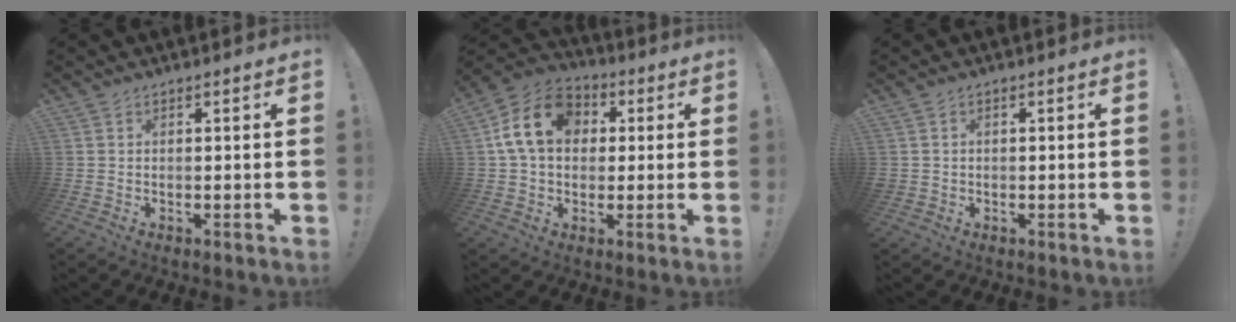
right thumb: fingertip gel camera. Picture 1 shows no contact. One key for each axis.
{"total": 16.1, "fx": 3.5, "fy": 12.1, "fz": 10.0, "tx": -0.169, "ty": 0.011, "tz": 0.069}
{"total": 1.1, "fx": 0.0, "fy": 1.0, "fz": 0.2, "tx": -0.009, "ty": 0.004, "tz": 0.001}